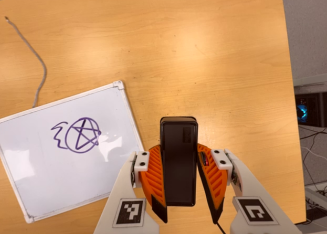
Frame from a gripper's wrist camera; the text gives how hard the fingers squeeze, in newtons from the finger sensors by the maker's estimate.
{"total": 8.7, "left": 6.9, "right": 10.5}